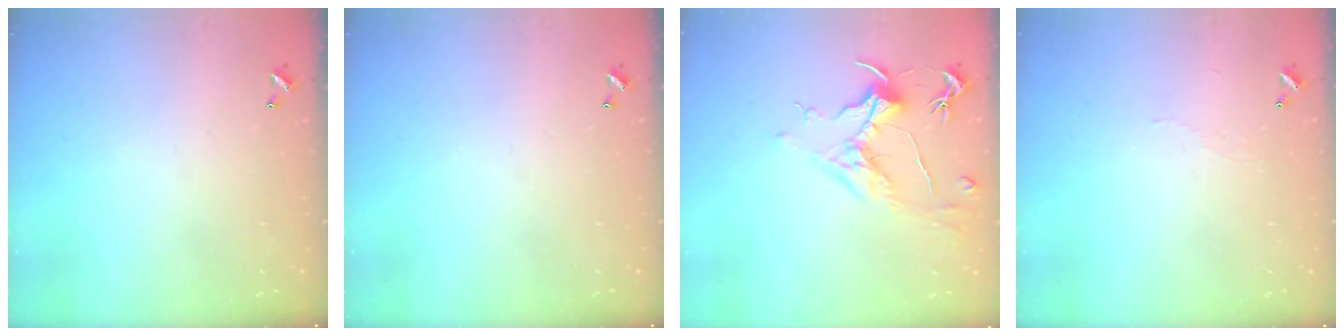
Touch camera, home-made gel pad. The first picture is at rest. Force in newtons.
{"total": 0.0}
{"total": 1.6, "press": 1.4, "slide": 0.8}
{"total": 2.0, "press": 1.9, "slide": 0.4}